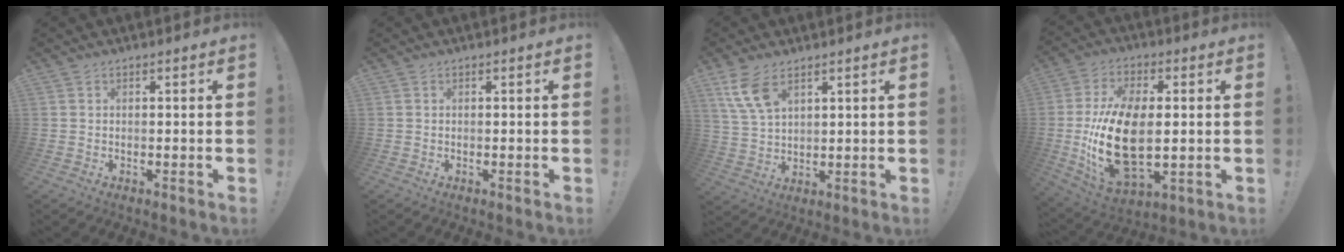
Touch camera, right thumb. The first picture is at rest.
{"total": 0.0}
{"total": 8.9, "force": [5.4, 4.4, 5.6], "torque": [-0.111, -0.021, 0.103]}
{"total": 21.1, "force": [-0.4, 12.0, 17.4], "torque": [-0.340, -0.008, 0.001]}